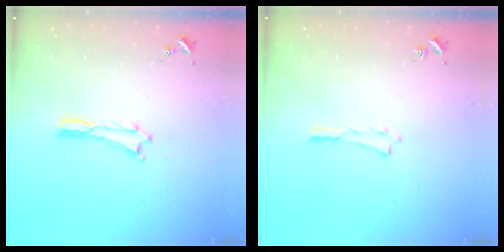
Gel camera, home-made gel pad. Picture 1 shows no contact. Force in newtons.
{"total": 0.0}